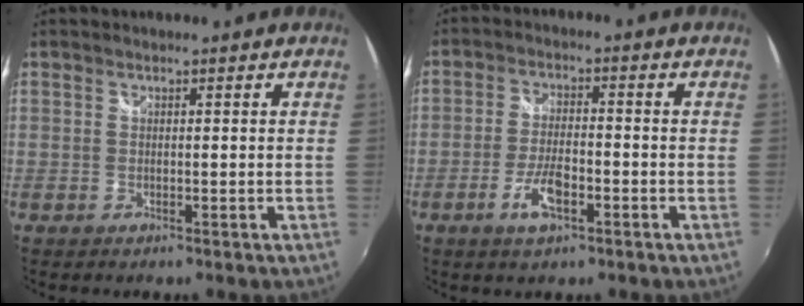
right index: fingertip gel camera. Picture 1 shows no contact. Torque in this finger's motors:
{"motor_torque": [0.62, 0.15, 0.12, 0.06]}